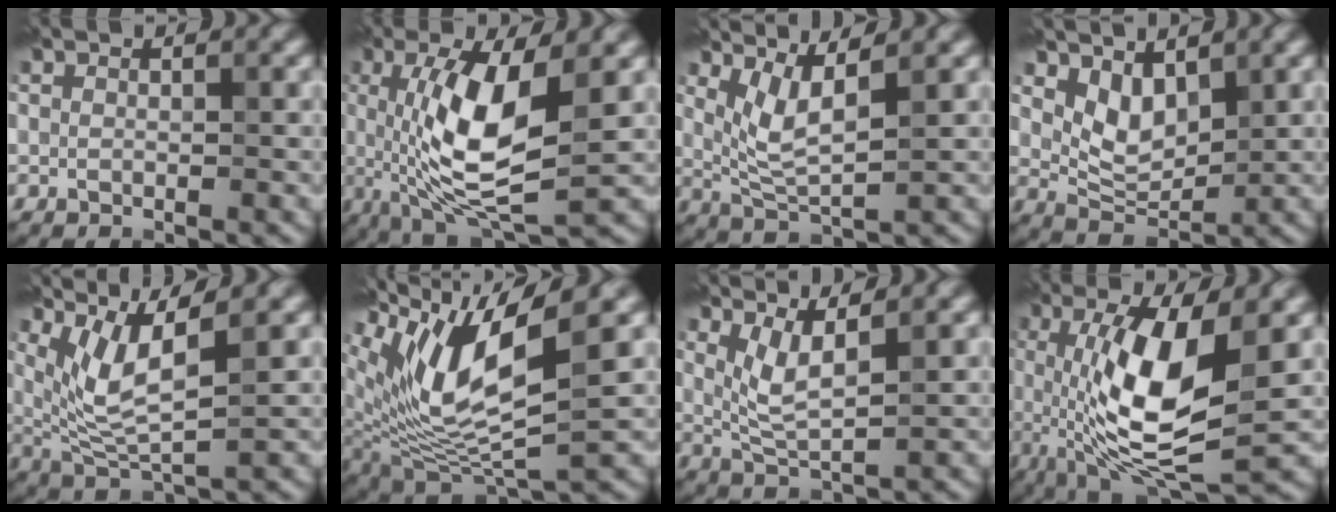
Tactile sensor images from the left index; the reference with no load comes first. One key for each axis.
{"total": 8.8, "fx": 0.8, "fy": 2.5, "fz": 8.4, "tx": -0.156, "ty": -0.011, "tz": 0.020}
{"total": 3.5, "fx": 1.7, "fy": 0.7, "fz": 3.0, "tx": -0.070, "ty": -0.007, "tz": 0.040}
{"total": 3.5, "fx": 1.9, "fy": 1.9, "fz": 2.2, "tx": -0.045, "ty": -0.007, "tz": 0.038}
{"total": 5.5, "fx": 2.6, "fy": 1.4, "fz": 4.6, "tx": -0.108, "ty": -0.008, "tz": 0.059}
{"total": 10.3, "fx": 4.0, "fy": 3.0, "fz": 9.0, "tx": -0.182, "ty": -0.006, "tz": 0.081}
{"total": 3.2, "fx": 1.5, "fy": 0.5, "fz": 2.7, "tx": -0.062, "ty": -0.007, "tz": 0.036}
{"total": 9.7, "fx": 0.7, "fy": 2.7, "fz": 9.3, "tx": -0.165, "ty": -0.009, "tz": 0.019}